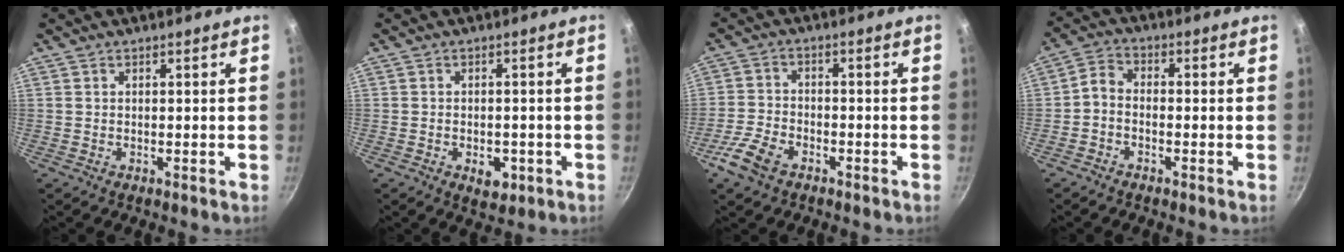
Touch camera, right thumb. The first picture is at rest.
{"total": 4.4, "force": [-1.6, 2.8, 3.0], "torque": [-0.028, 0.007, -0.015]}
{"total": 7.0, "force": [-4.1, 4.0, 4.1], "torque": [-0.085, 0.025, -0.086]}
{"total": 3.6, "force": [-1.6, 2.4, 2.2], "torque": [-0.049, 0.029, -0.043]}